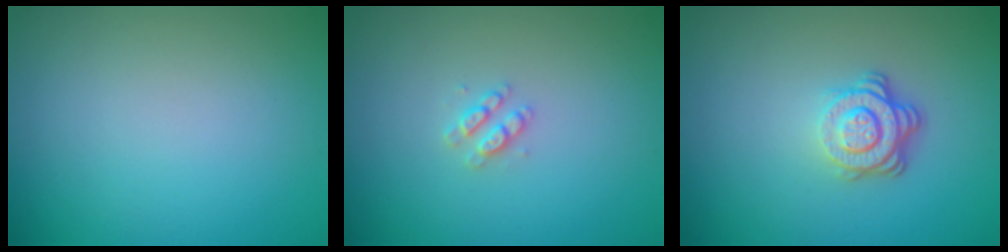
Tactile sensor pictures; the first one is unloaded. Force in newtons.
{"total": 1.4, "press": 1.3, "slide": 0.3}
{"total": 3.8, "press": 2.6, "slide": 2.7}